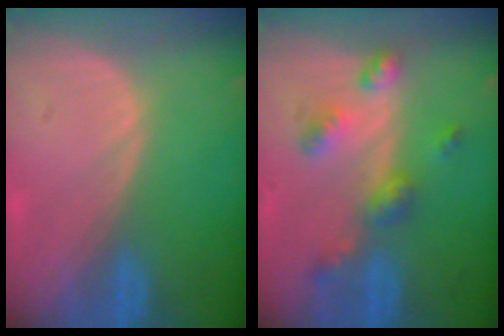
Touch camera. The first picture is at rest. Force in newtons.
{"total": 6.2, "press": 5.5, "slide": 2.9}